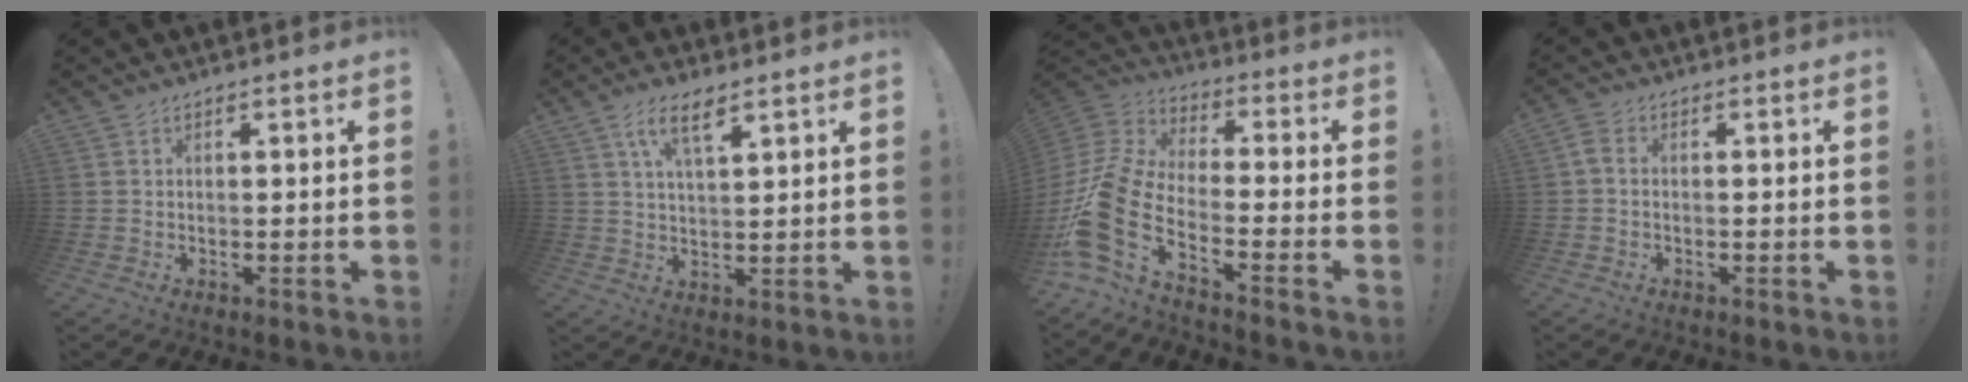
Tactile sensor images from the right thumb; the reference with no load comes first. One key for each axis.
{"total": 7.7, "fx": 4.3, "fy": 2.5, "fz": 5.9, "tx": -0.104, "ty": -0.012, "tz": 0.073}
{"total": 15.2, "fx": -6.5, "fy": 8.5, "fz": 10.8, "tx": -0.253, "ty": 0.014, "tz": -0.110}
{"total": 2.0, "fx": -0.1, "fy": 1.2, "fz": 1.6, "tx": -0.034, "ty": 0.007, "tz": 0.000}